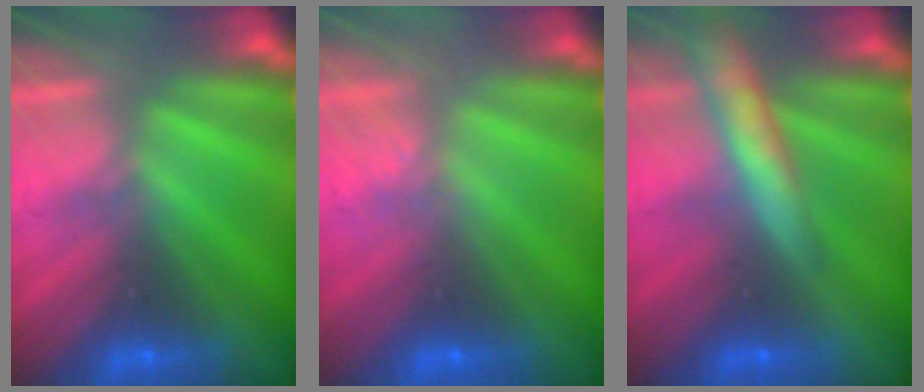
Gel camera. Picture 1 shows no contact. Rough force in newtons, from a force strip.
{"total": 1.7}
{"total": 7.5}